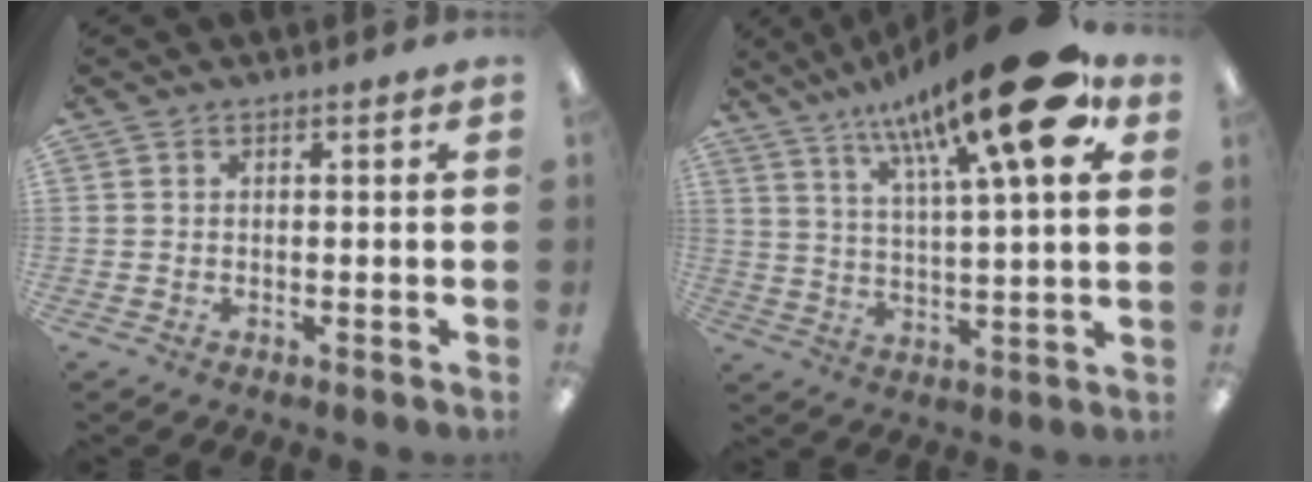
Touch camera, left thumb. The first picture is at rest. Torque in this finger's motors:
{"motor_torque": [0.59, 0.52, 2.08, -0.69, 0.49]}